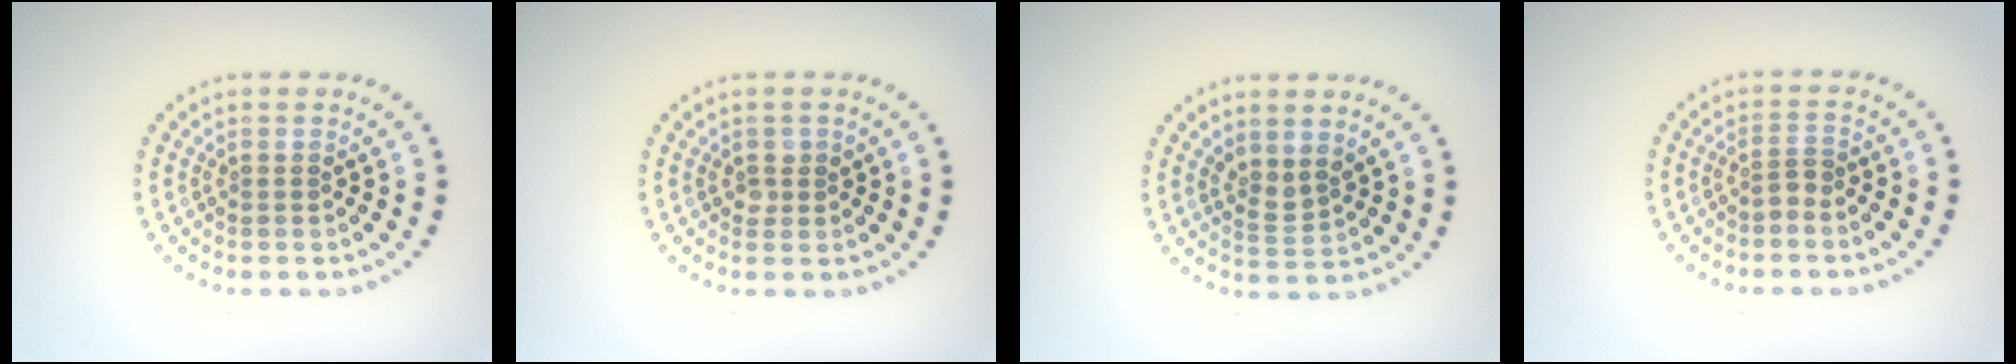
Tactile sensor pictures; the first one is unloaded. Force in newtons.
{"total": 1.1, "press": 1.1, "slide": 0.2}
{"total": 1.8, "press": 1.4, "slide": 1.2}
{"total": 1.1, "press": 0.8, "slide": 0.8}